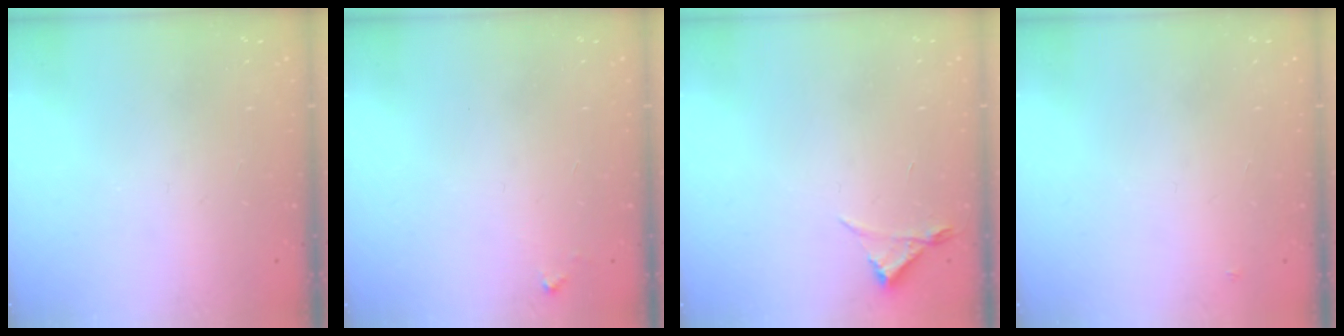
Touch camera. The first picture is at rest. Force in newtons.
{"total": 3.1, "press": 3.1, "slide": 0.1}
{"total": 3.0, "press": 2.9, "slide": 0.5}
{"total": 2.6, "press": 2.6, "slide": 0.2}